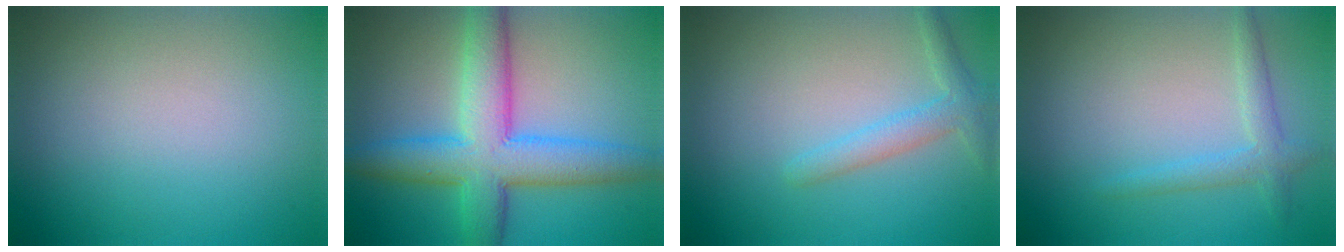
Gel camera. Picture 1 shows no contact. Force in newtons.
{"total": 8.4, "press": 8.4, "slide": 0.3}
{"total": 2.3, "press": 2.3, "slide": 0.1}
{"total": 2.1, "press": 2.1, "slide": 0.1}